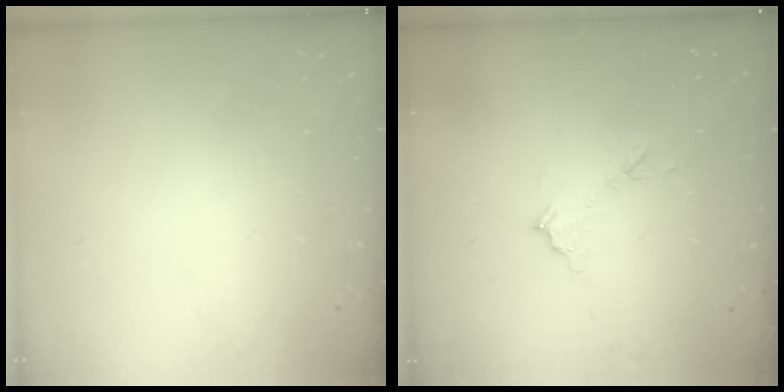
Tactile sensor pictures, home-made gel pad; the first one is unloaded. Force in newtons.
{"total": 7.9, "press": 7.9, "slide": 0.3}